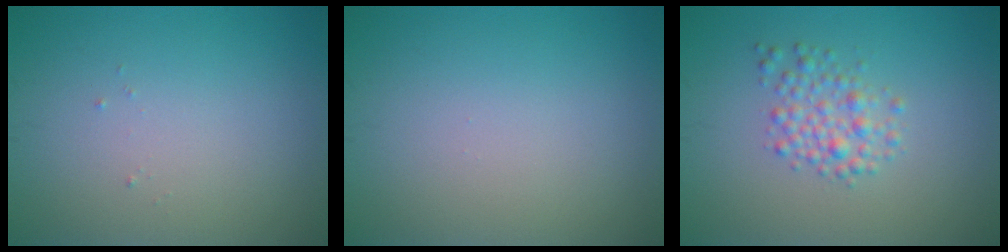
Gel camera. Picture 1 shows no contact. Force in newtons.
{"total": 0.0}
{"total": 2.6, "press": 2.6, "slide": 0.1}